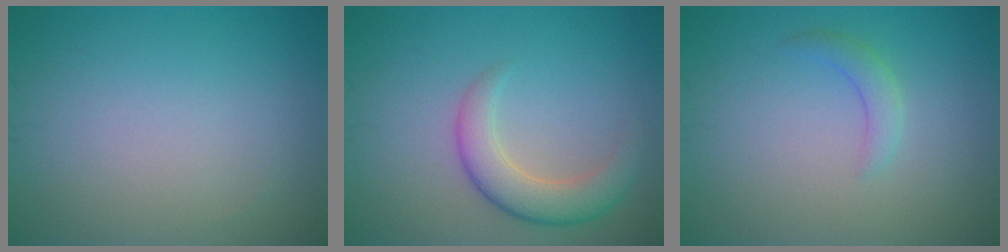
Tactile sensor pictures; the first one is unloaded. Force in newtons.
{"total": 4.1, "press": 4.1, "slide": 0.2}
{"total": 1.6, "press": 1.6, "slide": 0.1}